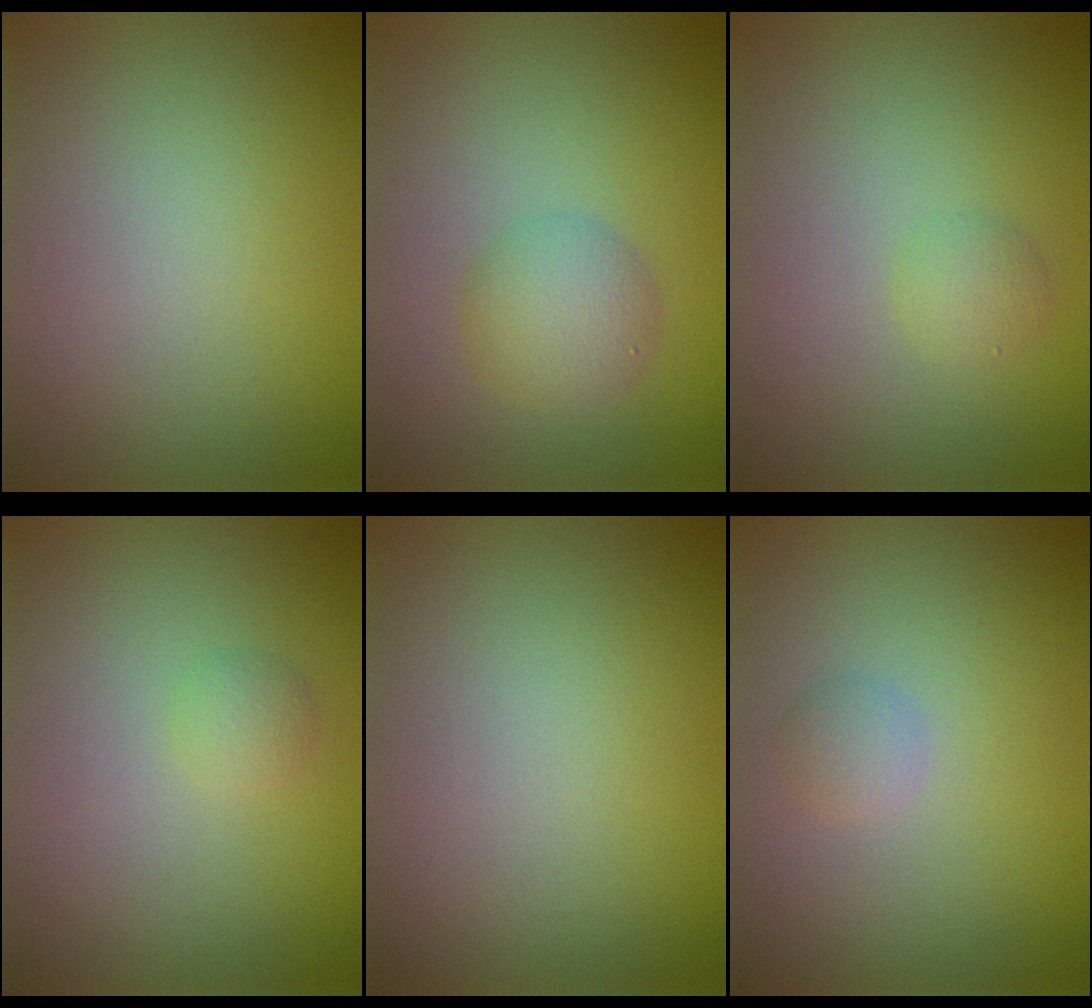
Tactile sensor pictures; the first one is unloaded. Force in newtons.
{"total": 3.0, "press": 3.0, "slide": 0.1}
{"total": 1.2, "press": 1.2, "slide": 0.1}
{"total": 1.0, "press": 1.0, "slide": 0.0}
{"total": 0.0}
{"total": 1.0, "press": 1.0, "slide": 0.0}